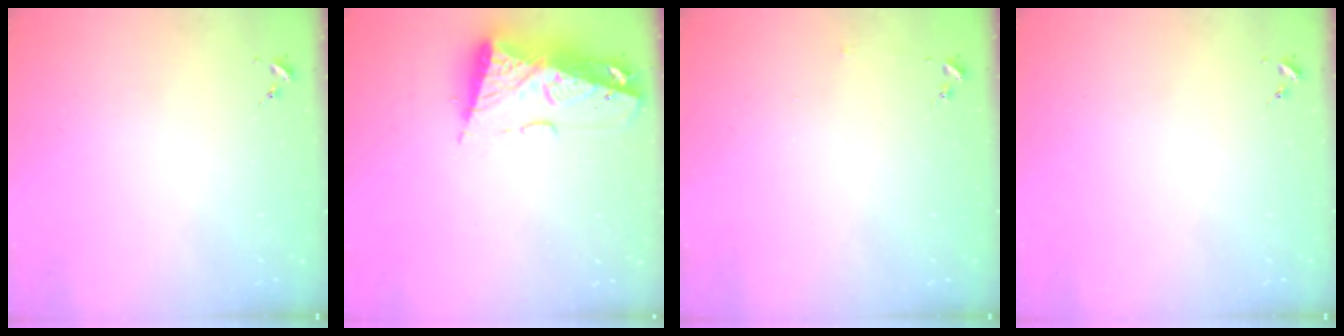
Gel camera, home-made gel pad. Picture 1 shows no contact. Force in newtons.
{"total": 10.8, "press": 10.7, "slide": 1.0}
{"total": 2.5, "press": 2.5, "slide": 0.2}
{"total": 0.0}